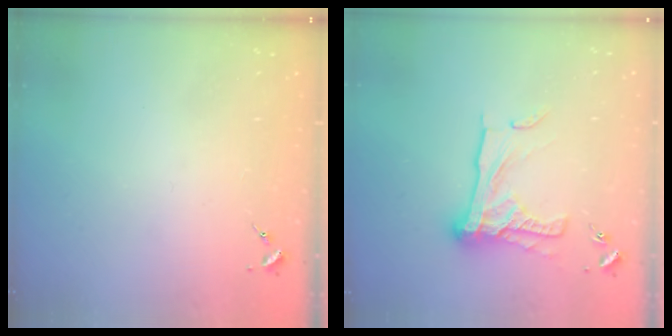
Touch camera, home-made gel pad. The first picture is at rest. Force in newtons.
{"total": 17.2, "press": 17.2, "slide": 1.4}